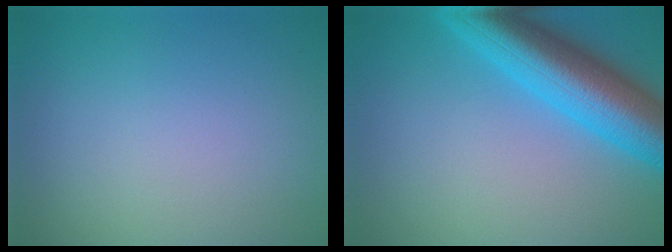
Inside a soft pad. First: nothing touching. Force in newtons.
{"total": 9.4, "press": 9.4, "slide": 0.4}